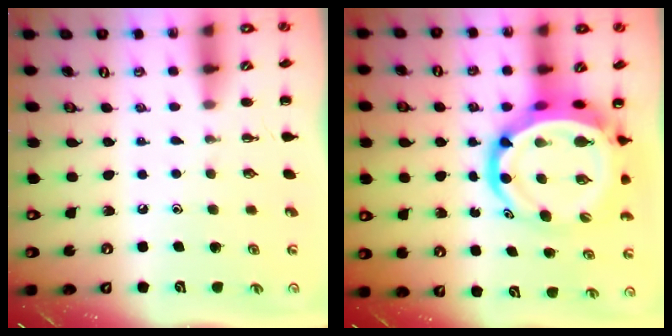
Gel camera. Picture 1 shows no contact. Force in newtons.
{"total": 13.2, "press": 12.7, "slide": 3.6}